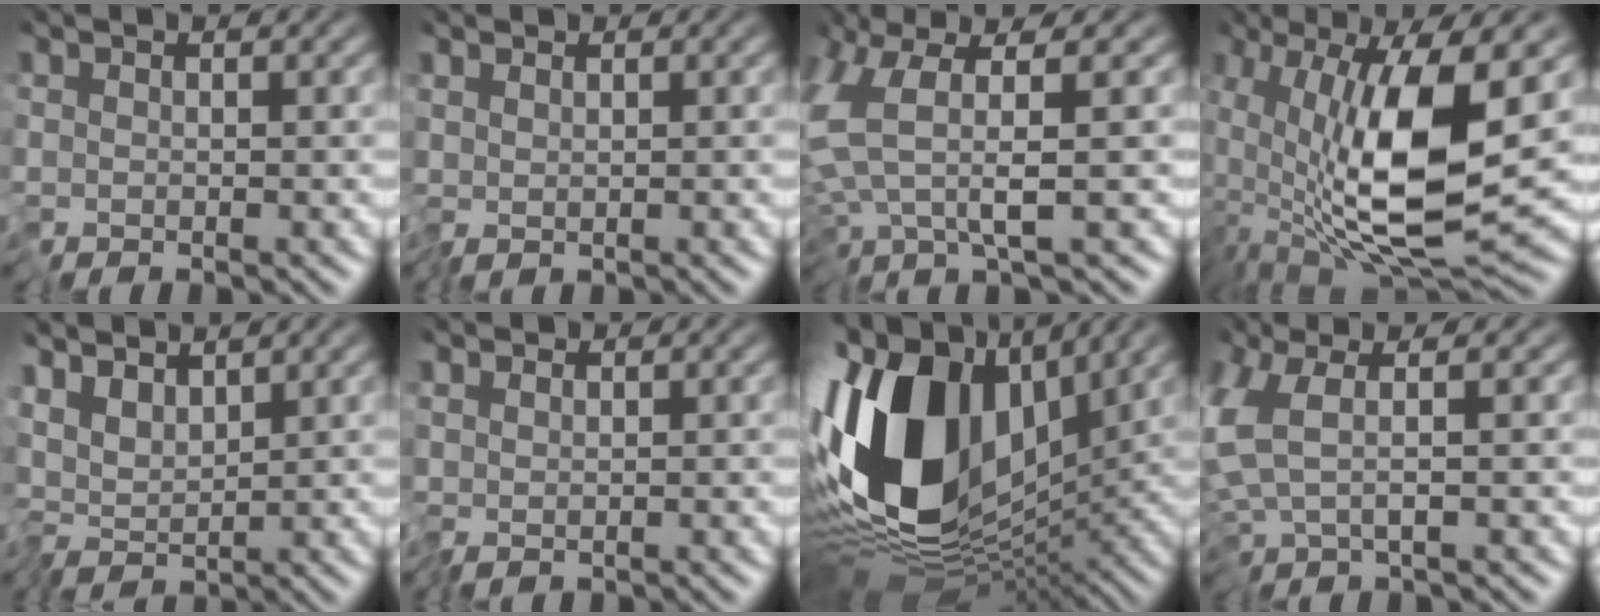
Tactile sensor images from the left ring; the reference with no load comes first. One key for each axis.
{"total": 0.8, "fx": 0.3, "fy": 0.7, "fz": 0.3, "tx": -0.011, "ty": -0.001, "tz": 0.003}
{"total": 4.8, "fx": -0.3, "fy": 1.4, "fz": 4.6, "tx": -0.109, "ty": -0.006, "tz": -0.011}
{"total": 13.8, "fx": -0.7, "fy": 5.9, "fz": 12.5, "tx": -0.238, "ty": -0.035, "tz": -0.009}
{"total": 2.4, "fx": 1.0, "fy": 1.4, "fz": 1.7, "tx": -0.036, "ty": -0.004, "tz": 0.008}
{"total": 1.1, "fx": 0.2, "fy": 1.0, "fz": 0.4, "tx": -0.013, "ty": 0.000, "tz": -0.001}
{"total": 16.2, "fx": 0.1, "fy": 10.4, "fz": 12.5, "tx": -0.264, "ty": -0.003, "tz": -0.005}
{"total": 5.4, "fx": -0.3, "fy": 2.3, "fz": 4.9, "tx": -0.130, "ty": -0.006, "tz": -0.006}